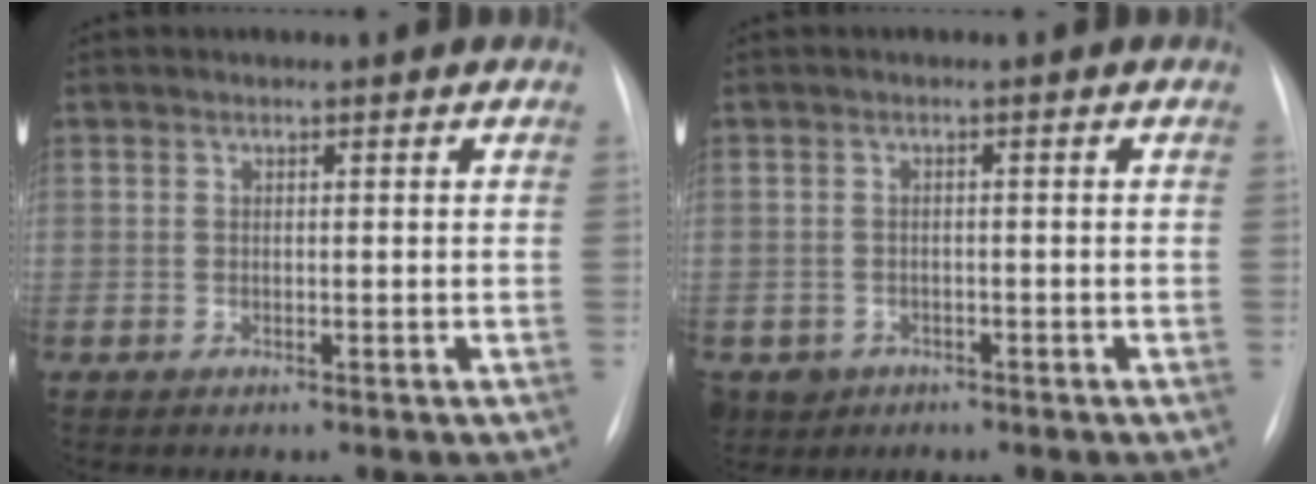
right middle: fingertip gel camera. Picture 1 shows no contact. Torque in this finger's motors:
{"motor_torque": [0.07, -0.07, 0.06, 0.01]}